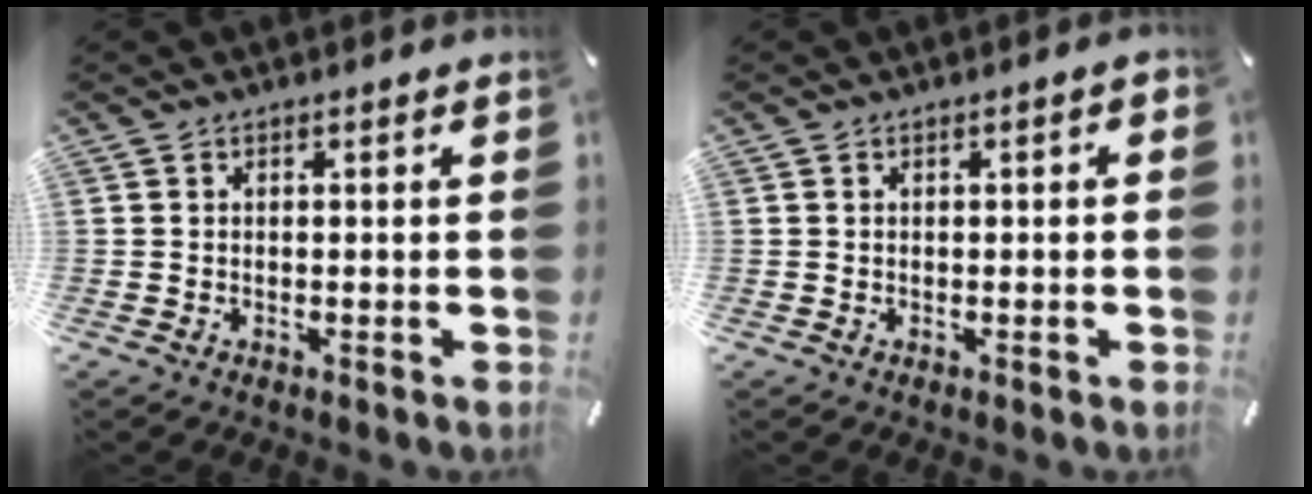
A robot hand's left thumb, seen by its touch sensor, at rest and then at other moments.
{"total": 1.1, "force": [-0.2, 0.5, 0.9], "torque": [-0.017, 0.001, -0.005]}